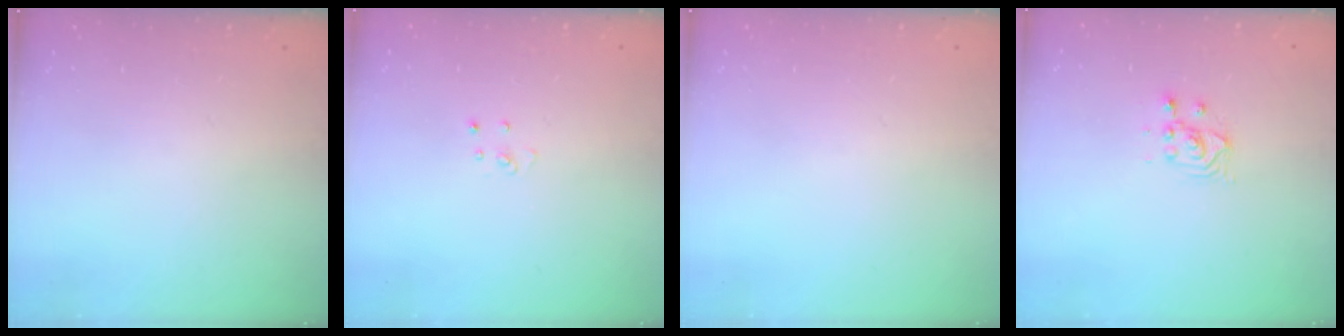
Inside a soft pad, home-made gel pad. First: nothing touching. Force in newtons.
{"total": 3.1, "press": 3.1, "slide": 0.2}
{"total": 0.0}
{"total": 2.8, "press": 2.8, "slide": 0.1}